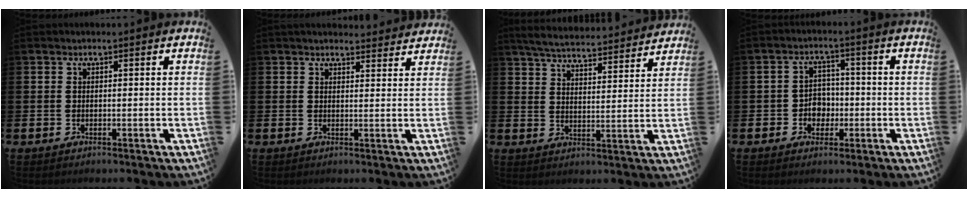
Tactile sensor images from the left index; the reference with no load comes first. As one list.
[{"total": 2.7, "force": [2.7, 0.6, 0.0], "torque": [0.003, -0.017, 0.047]}, {"total": 5.8, "force": [5.7, 0.6, 1.0], "torque": [-0.039, -0.043, 0.098]}, {"total": 3.5, "force": [-0.8, 3.2, 1.1], "torque": [-0.017, 0.000, -0.025]}]